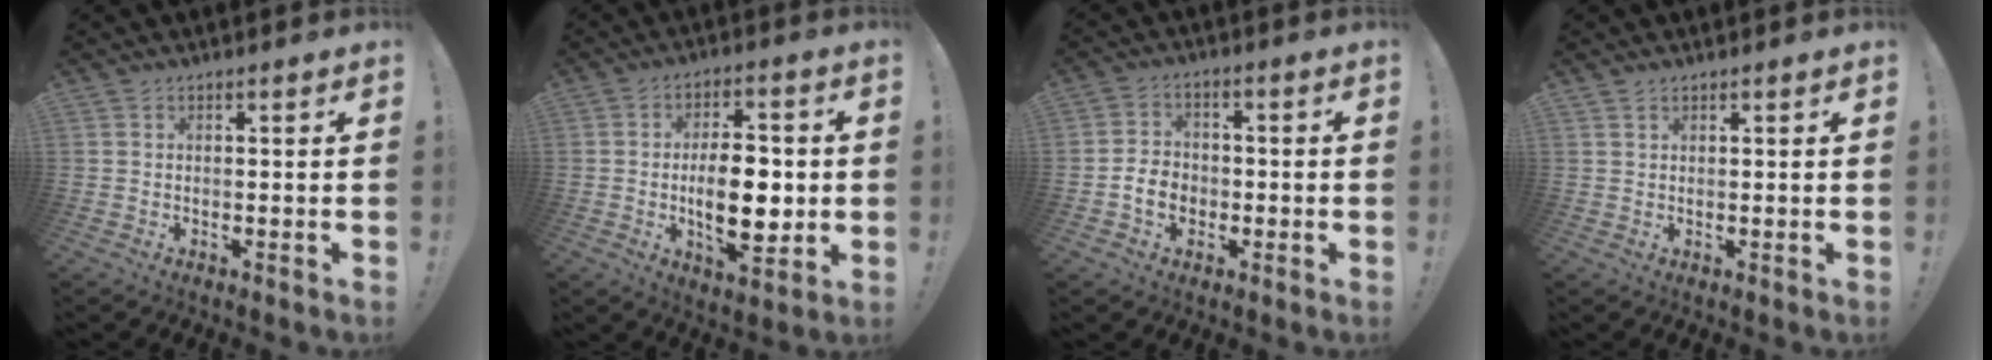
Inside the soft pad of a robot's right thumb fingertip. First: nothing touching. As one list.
[{"total": 14.5, "force": [-1.3, 7.2, 12.5], "torque": [-0.201, -0.004, -0.031]}, {"total": 7.2, "force": [-2.5, 5.9, 3.3], "torque": [-0.045, 0.013, -0.044]}, {"total": 1.0, "force": [0.8, 0.4, 0.3], "torque": [-0.001, -0.004, 0.015]}]